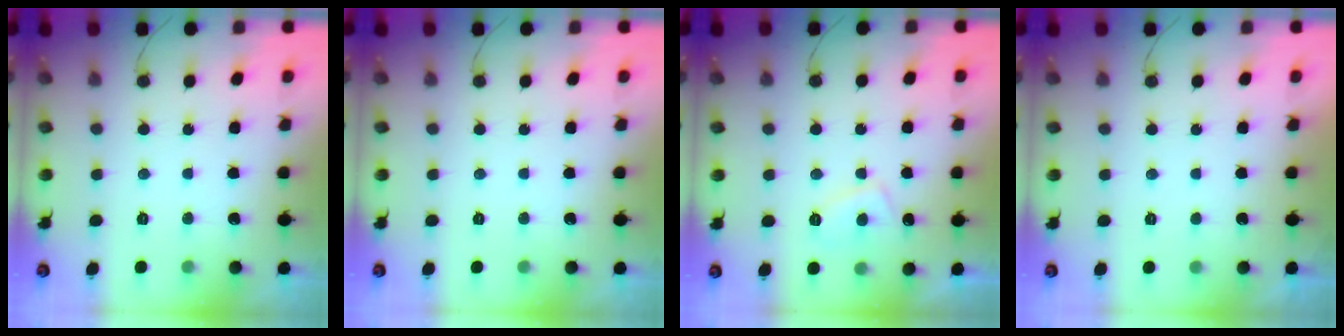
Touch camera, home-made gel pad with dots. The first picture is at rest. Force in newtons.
{"total": 0.0}
{"total": 3.6, "press": 3.5, "slide": 0.9}
{"total": 2.3, "press": 2.3, "slide": 0.3}